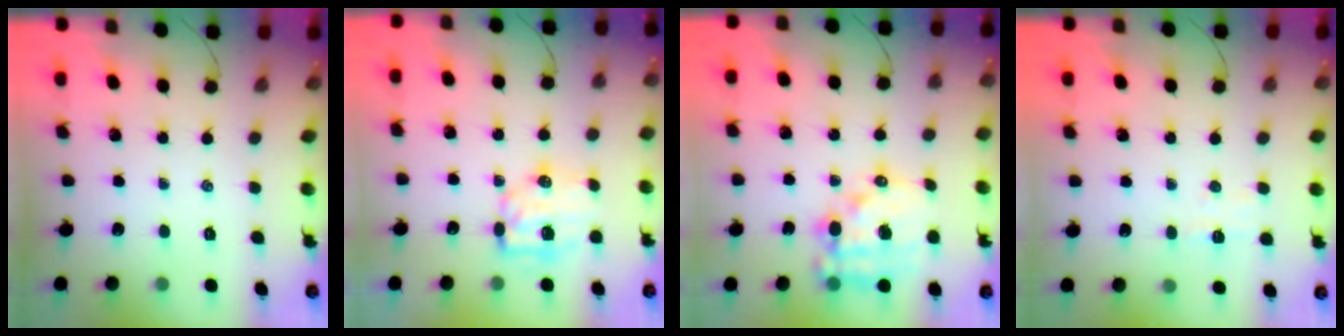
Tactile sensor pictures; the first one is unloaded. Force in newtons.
{"total": 7.8, "press": 7.7, "slide": 1.0}
{"total": 16.3, "press": 15.9, "slide": 3.7}
{"total": 4.1, "press": 3.9, "slide": 1.2}